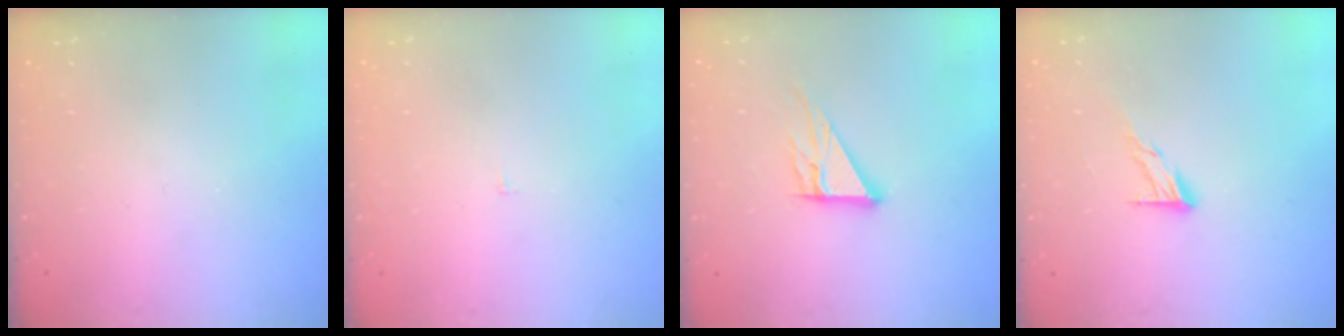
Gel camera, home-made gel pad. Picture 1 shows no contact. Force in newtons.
{"total": 2.2, "press": 2.2, "slide": 0.2}
{"total": 10.3, "press": 10.2, "slide": 1.0}
{"total": 7.3, "press": 7.3, "slide": 0.4}